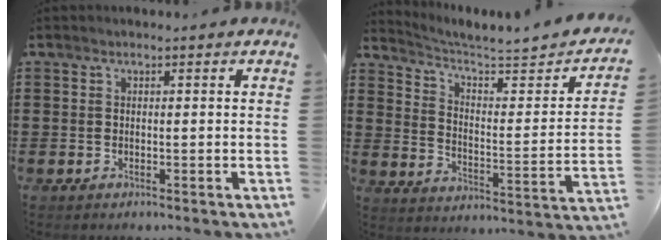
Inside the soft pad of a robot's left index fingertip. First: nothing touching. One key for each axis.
{"total": 3.1, "fx": 2.6, "fy": 0.3, "fz": 1.7, "tx": -0.053, "ty": -0.027, "tz": 0.033}